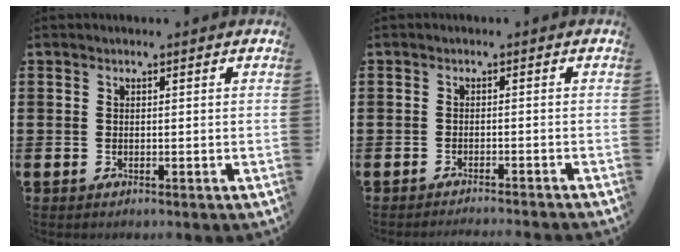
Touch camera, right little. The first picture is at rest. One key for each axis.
{"total": 1.1, "fx": -1.1, "fy": -0.3, "fz": 0.0, "tx": 0.001, "ty": 0.002, "tz": -0.022}